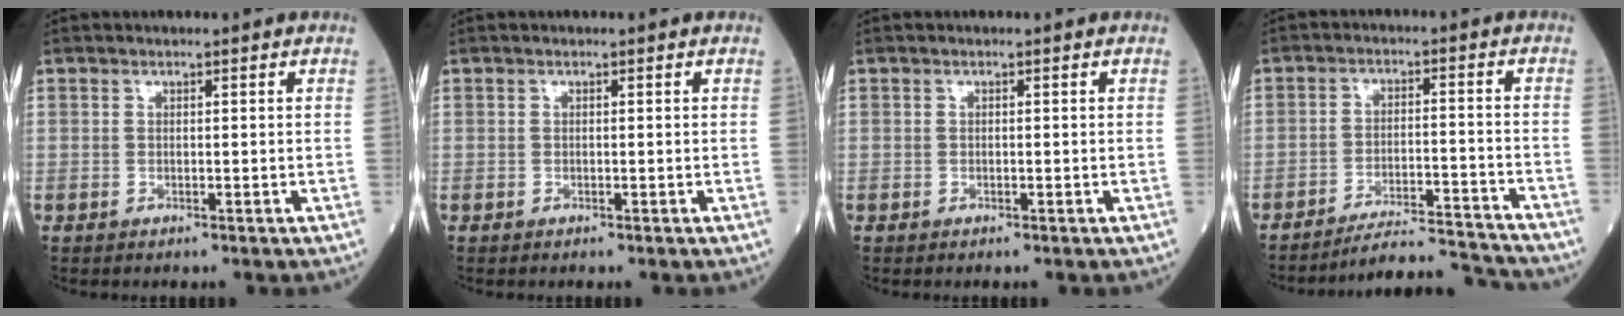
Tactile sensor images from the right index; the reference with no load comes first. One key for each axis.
{"total": 0.0}
{"total": 0.0}
{"total": 11.8, "fx": -11.7, "fy": 0.1, "fz": 1.4, "tx": -0.024, "ty": 0.015, "tz": -0.184}